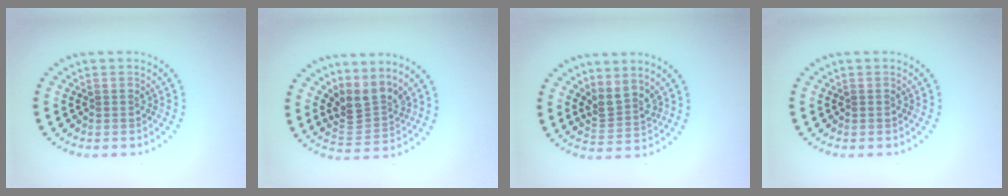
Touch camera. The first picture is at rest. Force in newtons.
{"total": 3.5, "press": 2.4, "slide": 2.5}
{"total": 2.7, "press": 2.0, "slide": 1.8}
{"total": 0.0}